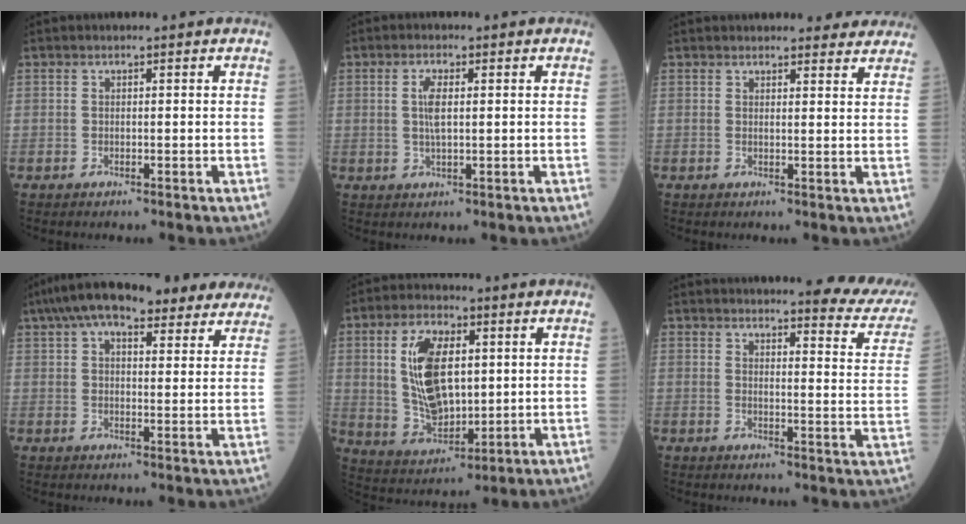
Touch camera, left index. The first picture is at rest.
{"total": 3.3, "force": [0.6, 0.8, 3.1], "torque": [-0.067, 0.004, 0.016]}
{"total": 10.2, "force": [9.6, 2.4, 2.4], "torque": [-0.004, 0.007, 0.098]}
{"total": 19.4, "force": [15.0, 6.5, 10.4], "torque": [-0.162, 0.061, 0.201]}
{"total": 12.2, "force": [2.4, 6.2, 10.2], "torque": [-0.212, 0.011, 0.056]}
{"total": 15.3, "force": [14.3, 1.2, 5.1], "torque": [-0.047, -0.065, 0.145]}